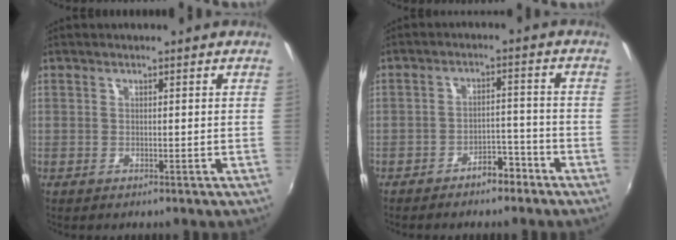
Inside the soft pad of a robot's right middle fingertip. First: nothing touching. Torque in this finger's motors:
{"motor_torque": [1.00, -1.14, 0.15, 0.08]}